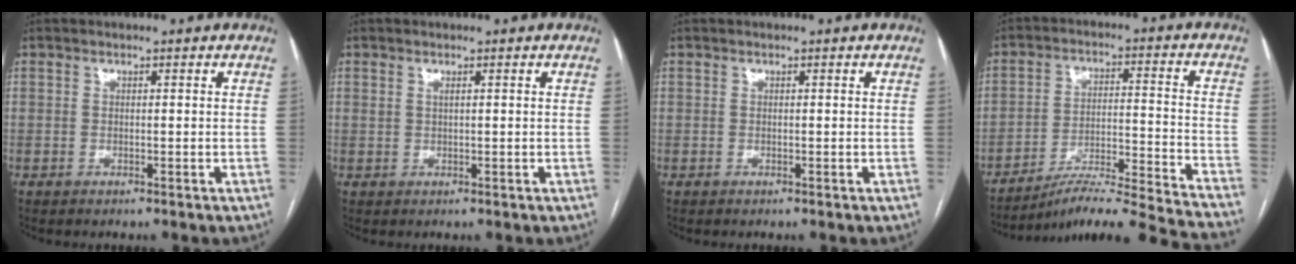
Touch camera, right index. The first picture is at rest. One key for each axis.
{"total": 0.6, "fx": 0.3, "fy": 0.1, "fz": 0.4, "tx": -0.013, "ty": 0.004, "tz": 0.008}
{"total": 0.0}
{"total": 20.6, "fx": -19.1, "fy": -2.5, "fz": 7.4, "tx": -0.077, "ty": -0.017, "tz": -0.278}